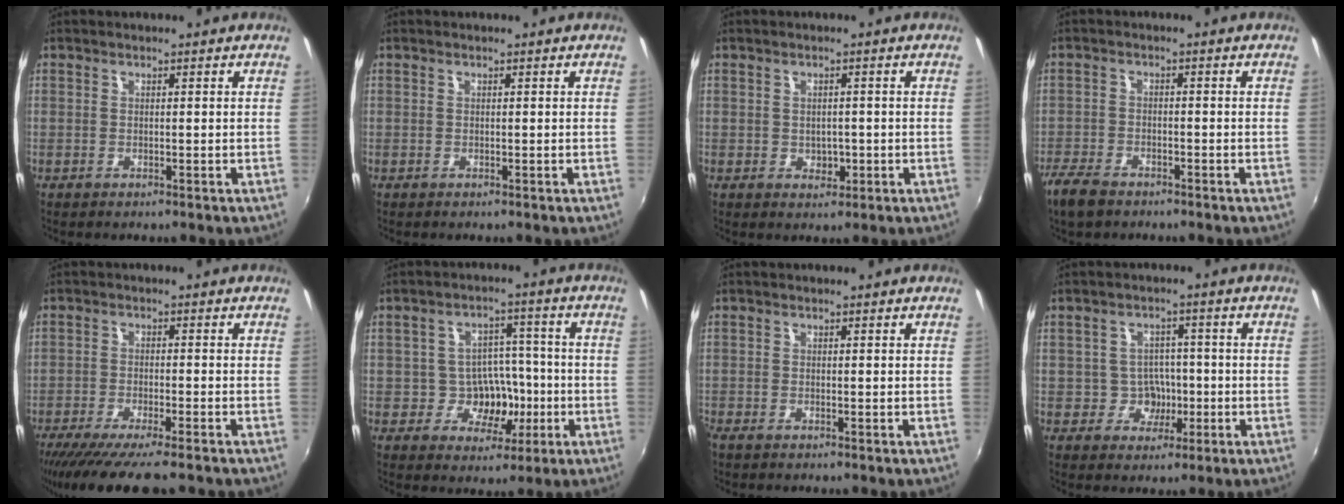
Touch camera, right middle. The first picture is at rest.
{"total": 0.0}
{"total": 2.6, "force": [-0.4, 2.3, 1.2], "torque": [-0.018, -0.001, -0.002]}
{"total": 6.2, "force": [-4.9, 2.7, 2.7], "torque": [-0.083, -0.015, -0.097]}
{"total": 11.9, "force": [-9.8, 1.2, 6.6], "torque": [-0.136, -0.043, -0.158]}
{"total": 7.7, "force": [-2.1, 6.8, 3.0], "torque": [-0.058, 0.016, -0.020]}
{"total": 0.8, "force": [-0.8, 0.2, 0.3], "torque": [-0.007, -0.005, -0.018]}
{"total": 4.4, "force": [-1.2, 4.2, 0.5], "torque": [-0.013, 0.017, -0.010]}